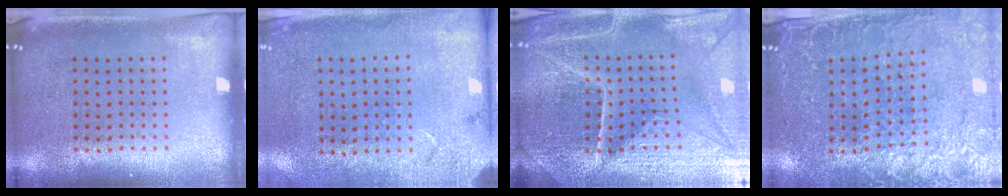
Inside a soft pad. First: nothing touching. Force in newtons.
{"total": 2.6, "press": 2.1, "slide": 1.6}
{"total": 5.6, "press": 5.1, "slide": 2.2}
{"total": 3.1, "press": 2.9, "slide": 0.9}